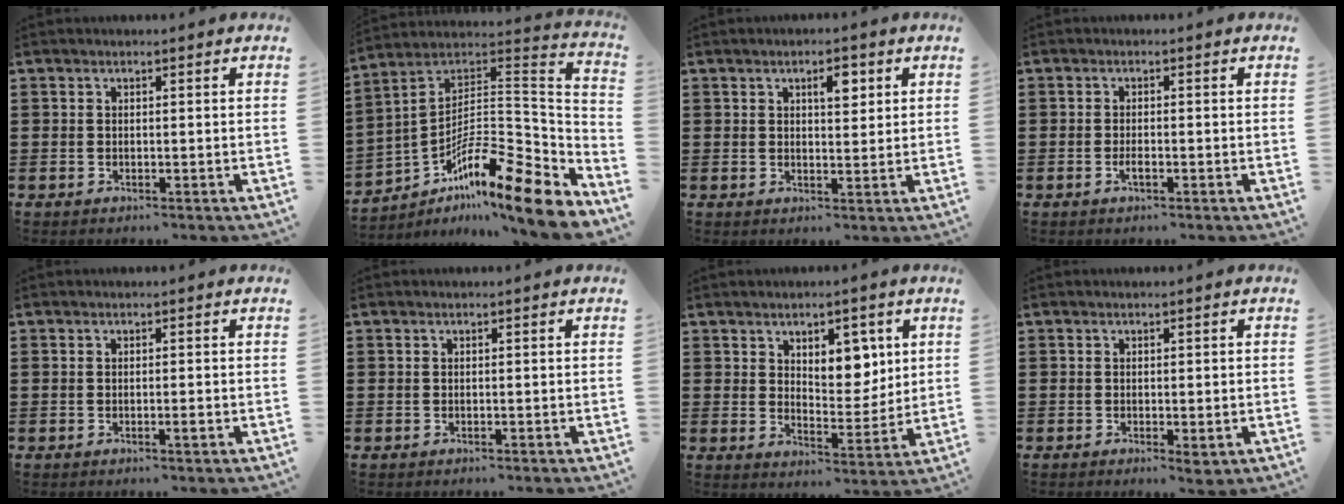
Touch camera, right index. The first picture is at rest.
{"total": 12.7, "force": [-8.6, 2.9, 8.9], "torque": [-0.127, -0.003, -0.165]}
{"total": 3.7, "force": [1.6, 1.5, 3.0], "torque": [-0.040, -0.001, 0.021]}
{"total": 1.5, "force": [-0.7, 0.4, 1.2], "torque": [-0.024, -0.003, -0.011]}
{"total": 1.0, "force": [-0.5, 0.1, 0.9], "torque": [-0.017, -0.004, -0.007]}
{"total": 0.0}
{"total": 6.4, "force": [3.3, 3.8, 4.0], "torque": [-0.059, -0.009, 0.053]}
{"total": 1.2, "force": [-0.3, 0.3, 1.1], "torque": [-0.020, -0.004, -0.003]}